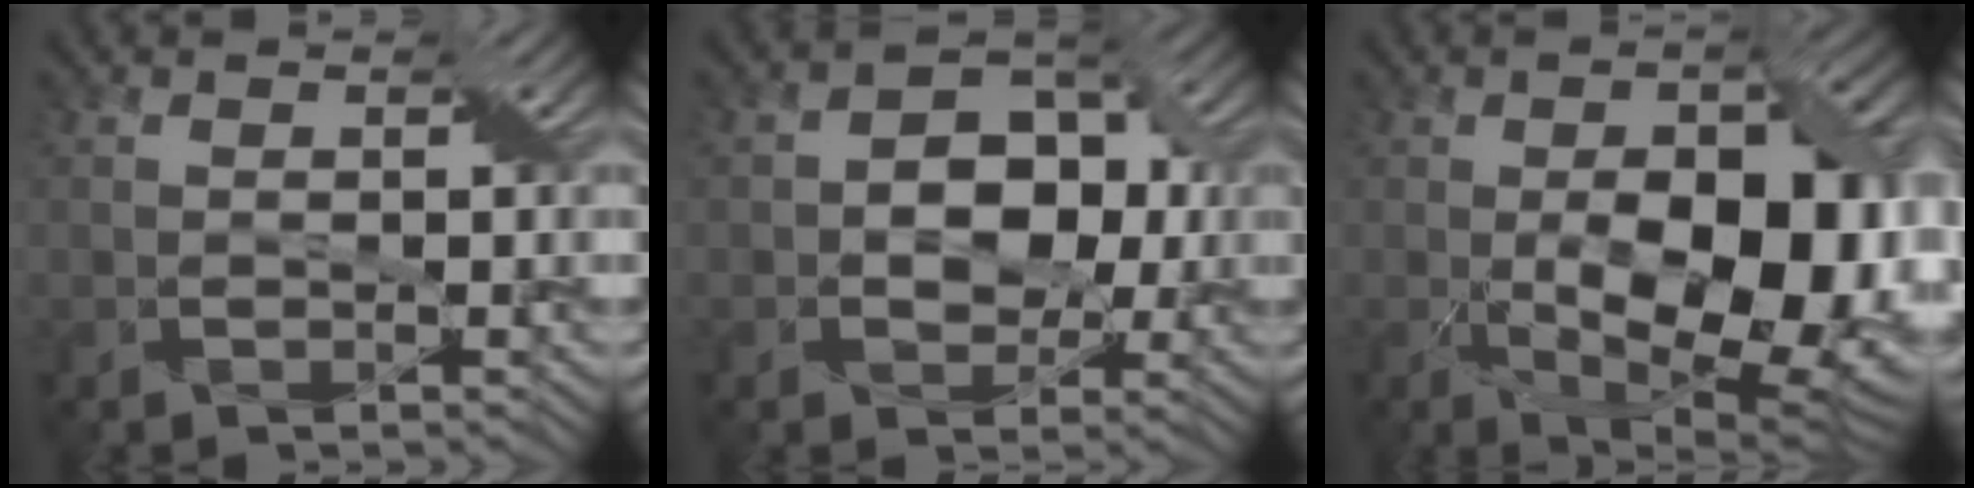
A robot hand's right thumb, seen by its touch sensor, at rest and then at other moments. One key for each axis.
{"total": 5.9, "fx": 0.1, "fy": 4.5, "fz": 3.9, "tx": -0.048, "ty": 0.010, "tz": -0.008}
{"total": 15.4, "fx": -2.0, "fy": 7.6, "fz": 13.3, "tx": -0.207, "ty": -0.029, "tz": -0.019}